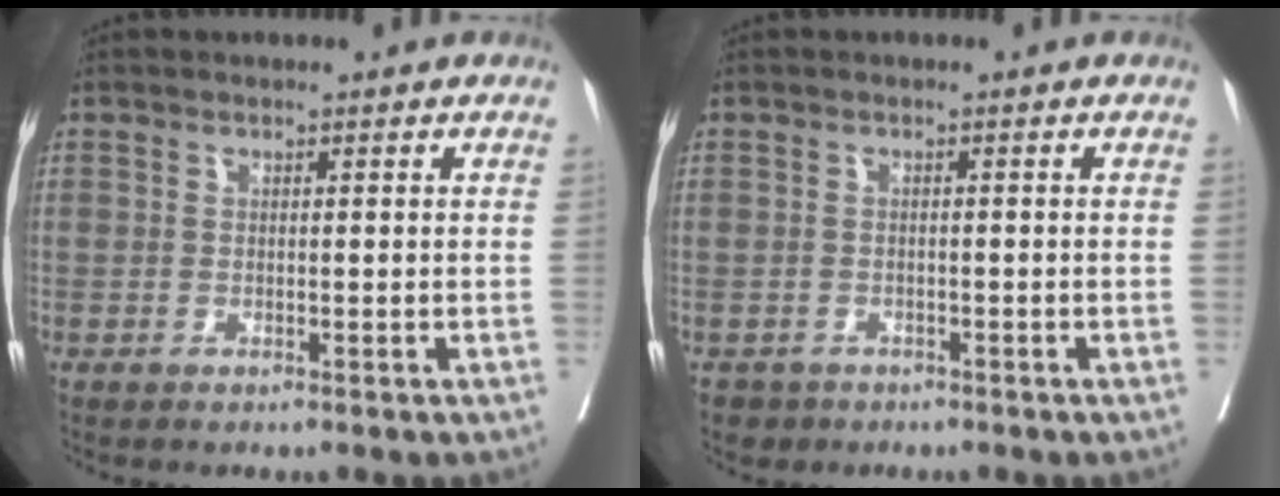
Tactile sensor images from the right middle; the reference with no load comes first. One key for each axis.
{"total": 2.2, "fx": -1.6, "fy": 1.6, "fz": -0.1, "tx": -0.004, "ty": 0.005, "tz": -0.026}